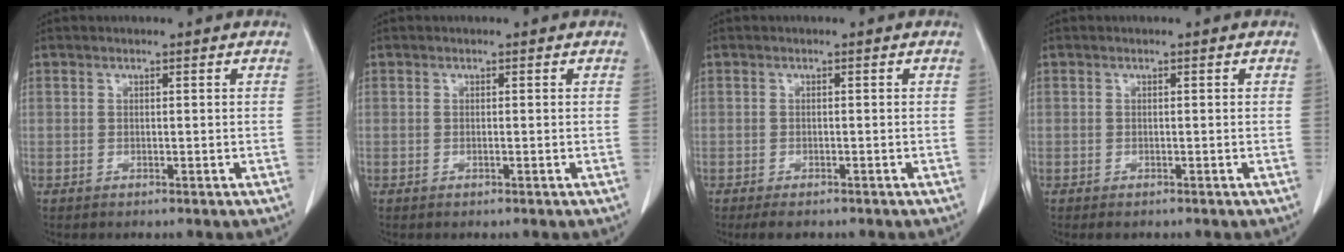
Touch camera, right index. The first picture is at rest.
{"total": 0.0}
{"total": 2.5, "force": [-2.0, 0.8, 1.3], "torque": [-0.019, -0.005, -0.027]}
{"total": 0.9, "force": [-0.7, 0.4, 0.5], "torque": [-0.007, -0.001, -0.007]}